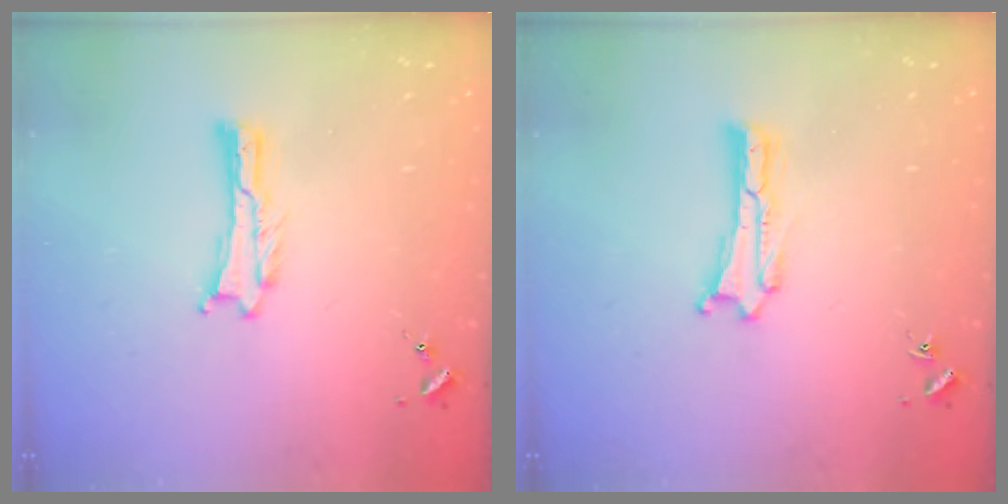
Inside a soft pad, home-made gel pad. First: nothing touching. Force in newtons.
{"total": 0.0}